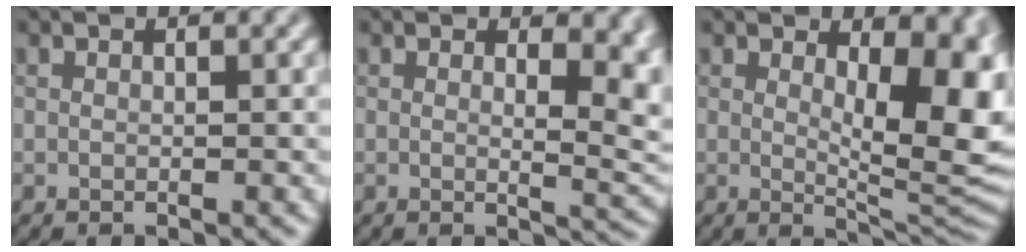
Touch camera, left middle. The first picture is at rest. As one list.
[{"total": 5.9, "force": [1.5, 2.5, 5.2], "torque": [-0.041, -0.005, 0.024]}, {"total": 9.4, "force": [2.0, 3.8, 8.3], "torque": [-0.100, -0.014, 0.042]}]